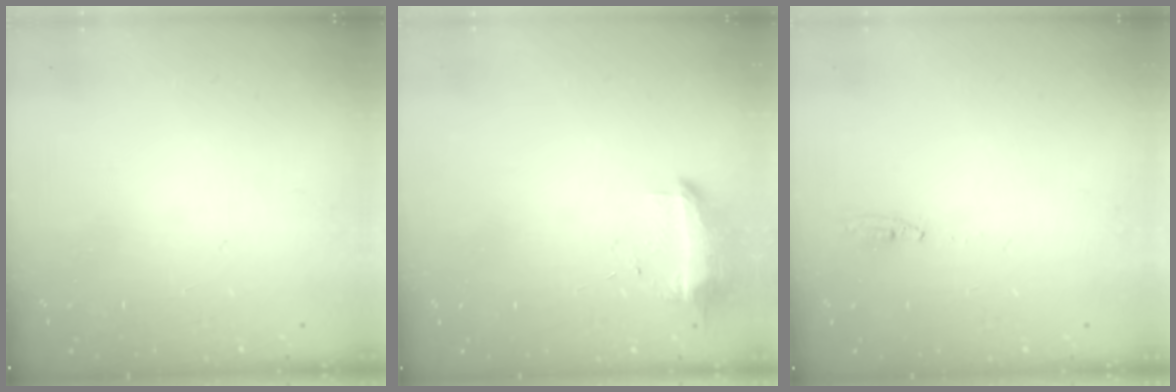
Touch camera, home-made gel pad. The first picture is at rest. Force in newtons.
{"total": 8.8, "press": 8.6, "slide": 1.5}
{"total": 2.9, "press": 2.7, "slide": 1.1}